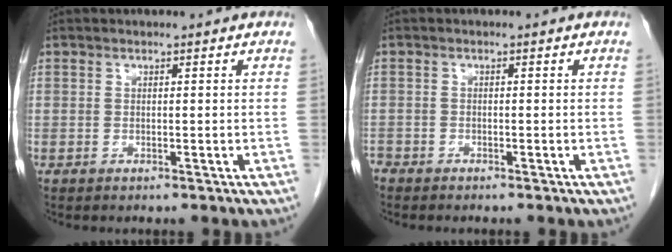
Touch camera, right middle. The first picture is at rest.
{"total": 1.5, "force": [-1.3, 0.6, 0.2], "torque": [-0.009, -0.001, -0.025]}